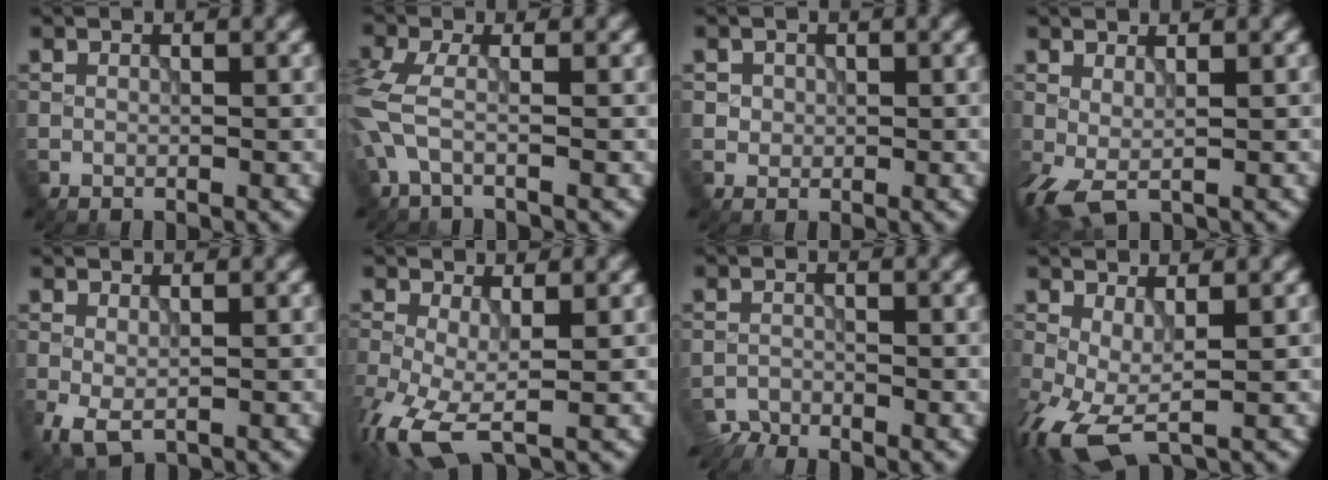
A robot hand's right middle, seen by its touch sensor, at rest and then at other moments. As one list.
[{"total": 3.8, "force": [-0.9, 1.4, 3.4], "torque": [-0.096, 0.001, -0.028]}, {"total": 1.0, "force": [0.2, 1.0, 0.0], "torque": [0.006, -0.004, 0.005]}, {"total": 2.7, "force": [-0.1, 1.0, 2.5], "torque": [-0.061, -0.003, -0.005]}, {"total": 2.3, "force": [-0.6, 1.2, 1.9], "torque": [-0.047, -0.007, -0.010]}, {"total": 6.3, "force": [-2.5, 2.6, 5.2], "torque": [-0.126, -0.020, -0.048]}, {"total": 1.7, "force": [-1.7, 0.1, -0.4], "torque": [0.009, 0.000, -0.039]}, {"total": 5.6, "force": [-1.4, 2.4, 4.9], "torque": [-0.118, -0.010, -0.028]}]